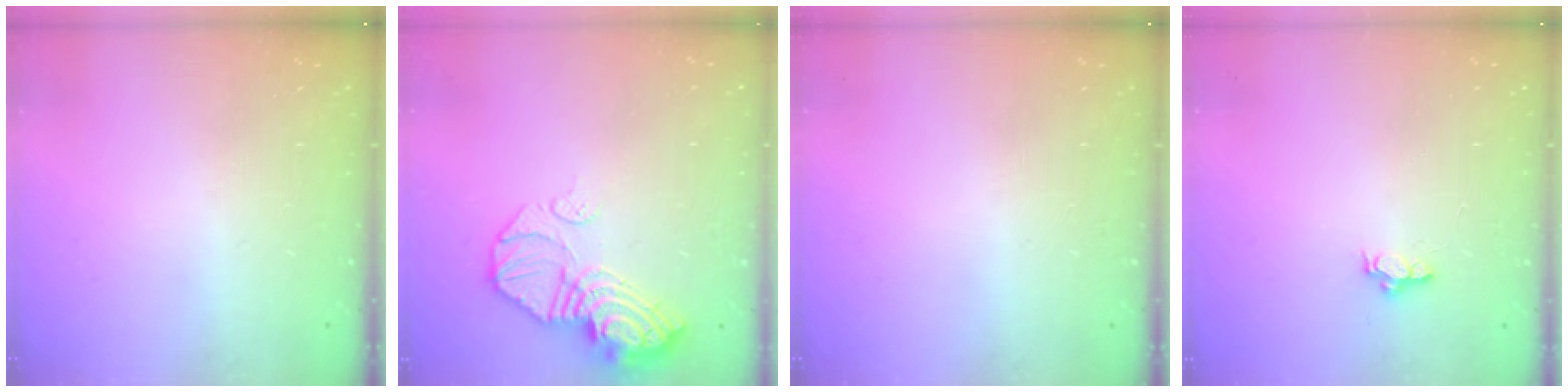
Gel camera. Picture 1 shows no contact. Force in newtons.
{"total": 16.7, "press": 16.6, "slide": 2.0}
{"total": 0.0}
{"total": 4.2, "press": 3.8, "slide": 1.9}